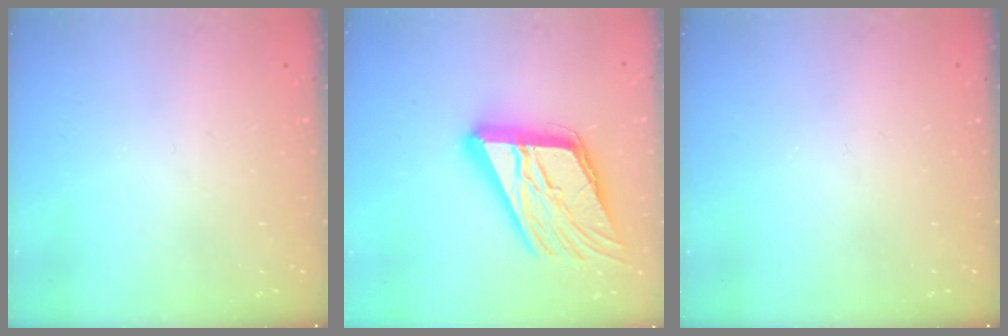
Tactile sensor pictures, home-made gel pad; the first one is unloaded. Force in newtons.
{"total": 25.0, "press": 24.8, "slide": 2.8}
{"total": 0.0}